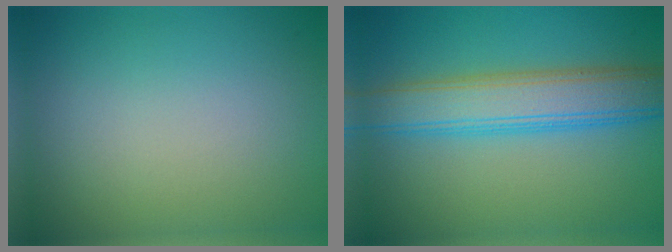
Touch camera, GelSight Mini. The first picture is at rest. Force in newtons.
{"total": 6.4, "press": 6.4, "slide": 0.3}